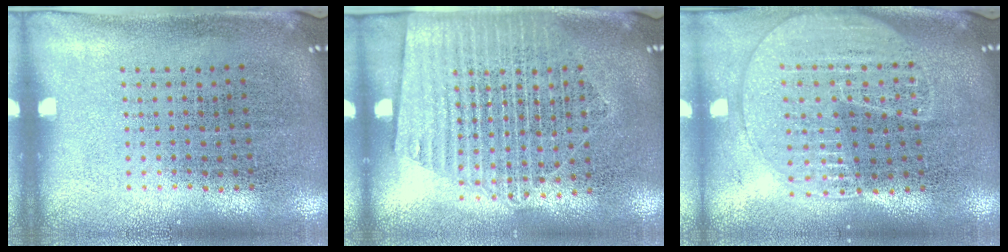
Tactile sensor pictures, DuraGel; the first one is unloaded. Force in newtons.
{"total": 1.7, "press": 1.5, "slide": 0.8}
{"total": 1.8, "press": 1.7, "slide": 0.6}